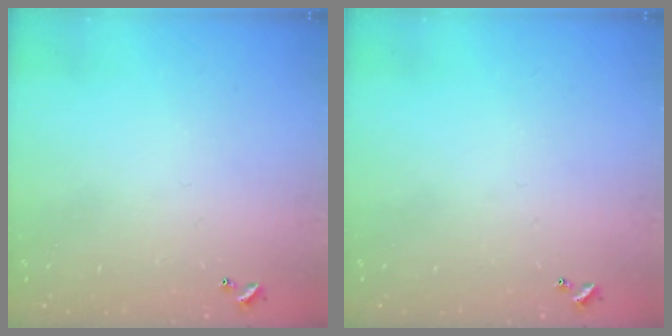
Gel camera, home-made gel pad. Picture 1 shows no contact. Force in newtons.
{"total": 0.0}